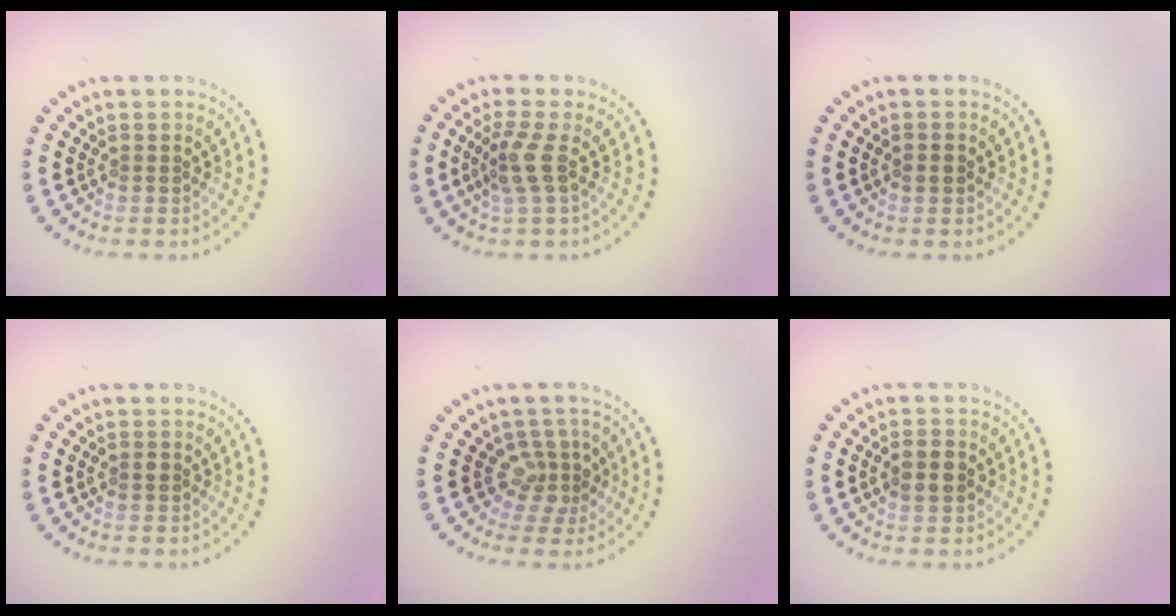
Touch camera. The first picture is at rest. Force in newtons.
{"total": 2.6, "press": 2.1, "slide": 1.6}
{"total": 1.1, "press": 1.1, "slide": 0.1}
{"total": 0.7, "press": 0.7, "slide": 0.1}
{"total": 2.7, "press": 2.0, "slide": 1.8}
{"total": 2.9, "press": 2.9, "slide": 0.0}